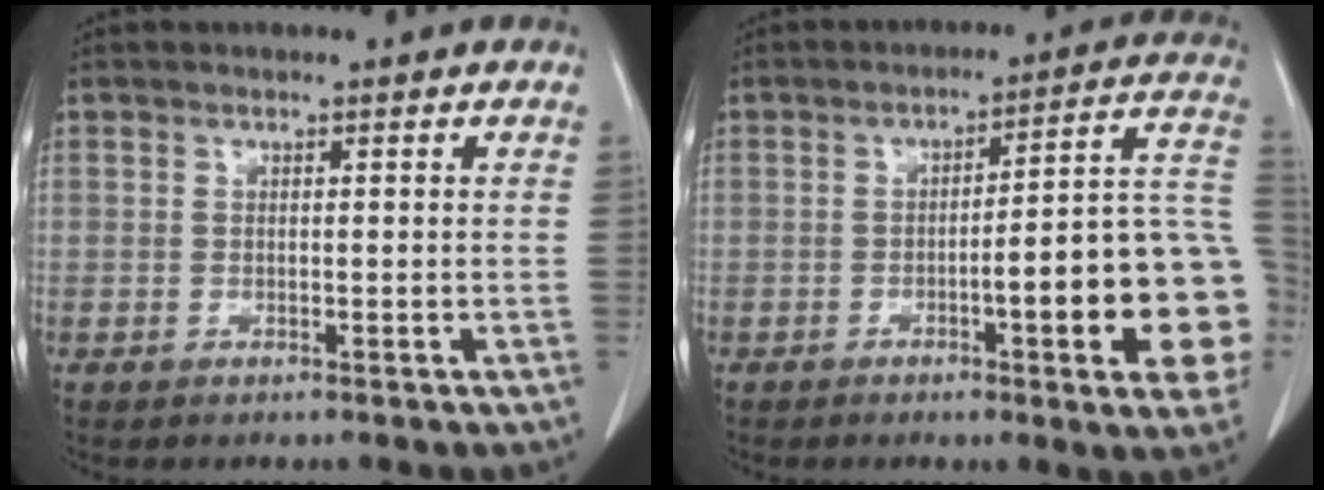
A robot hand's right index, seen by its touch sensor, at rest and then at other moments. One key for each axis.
{"total": 17.0, "fx": -4.3, "fy": 2.0, "fz": 16.4, "tx": -0.131, "ty": 0.030, "tz": -0.048}